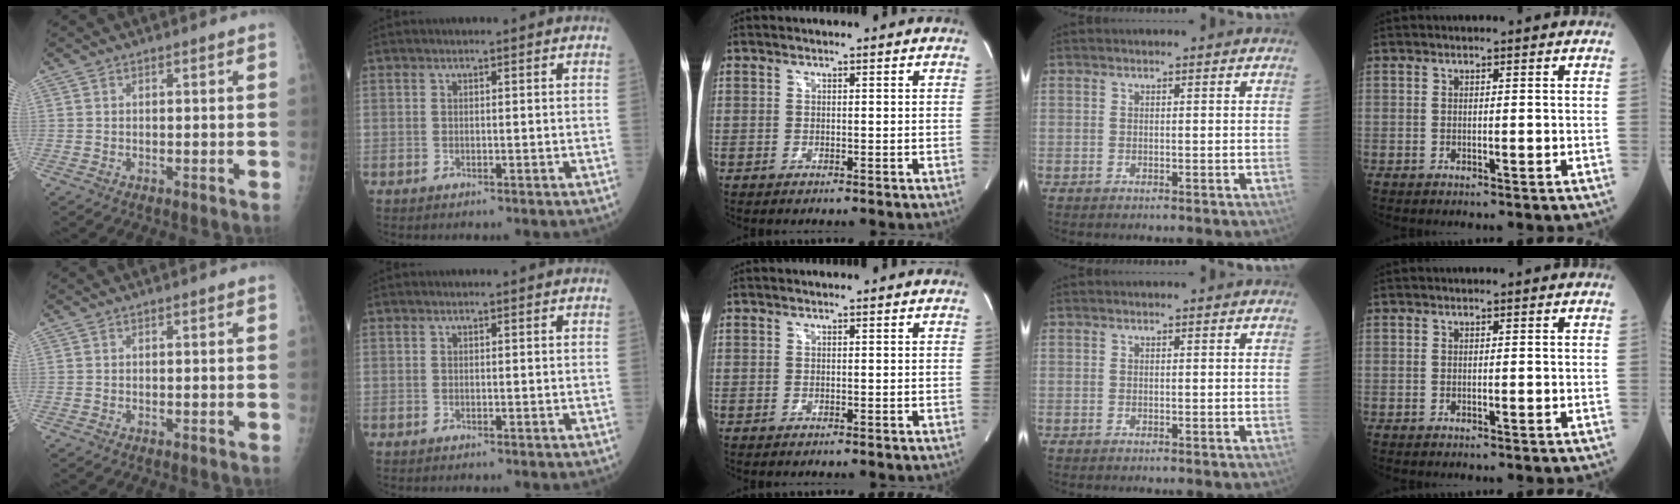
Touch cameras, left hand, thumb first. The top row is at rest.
{}